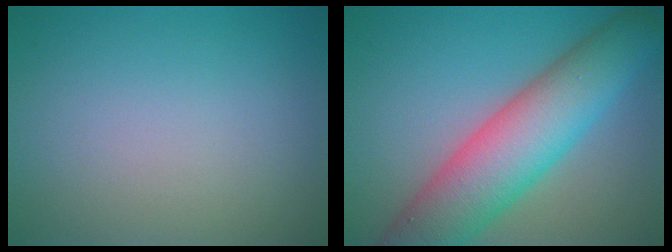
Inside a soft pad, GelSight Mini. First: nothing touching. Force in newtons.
{"total": 9.7, "press": 9.6, "slide": 0.6}